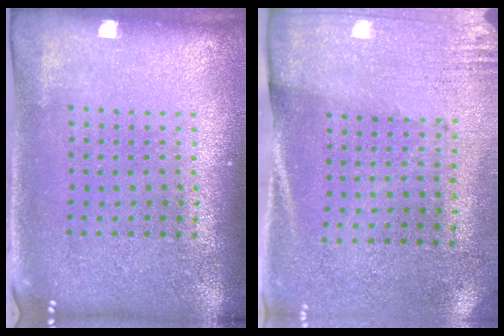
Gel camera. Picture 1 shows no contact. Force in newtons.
{"total": 2.7, "press": 2.4, "slide": 1.3}